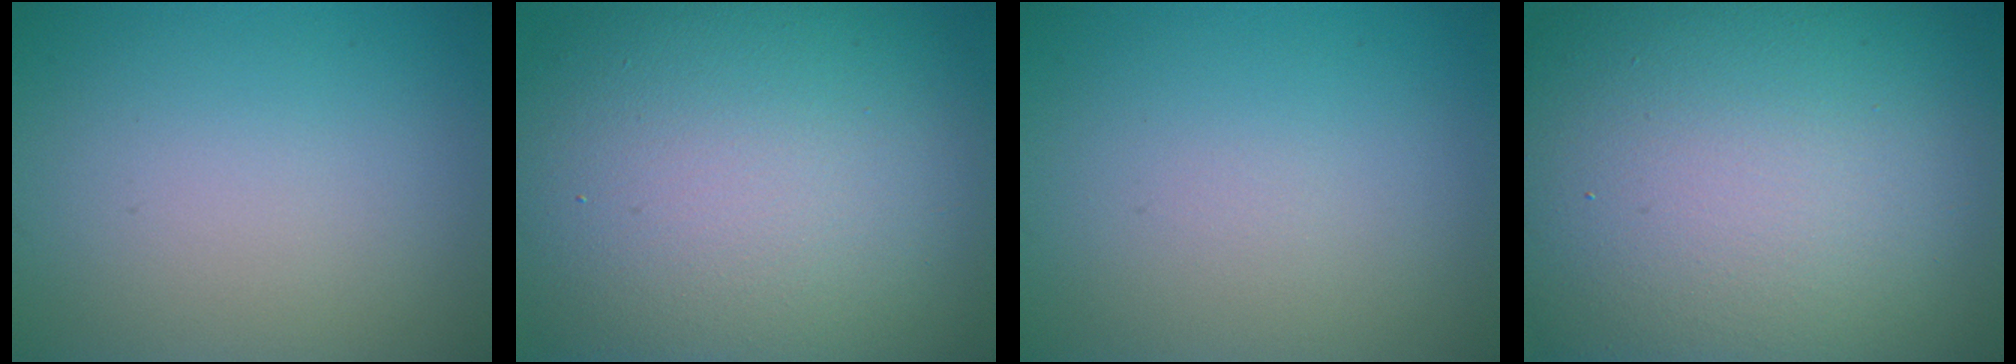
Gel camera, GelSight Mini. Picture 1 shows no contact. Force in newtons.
{"total": 16.5, "press": 16.5, "slide": 0.3}
{"total": 0.0}
{"total": 21.1, "press": 21.0, "slide": 1.4}